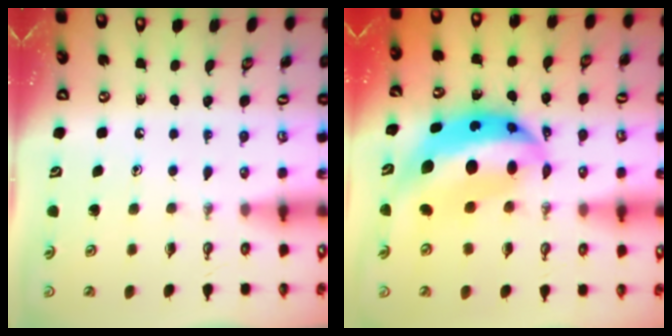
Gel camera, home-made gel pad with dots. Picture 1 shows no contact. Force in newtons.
{"total": 15.1, "press": 15.0, "slide": 1.2}